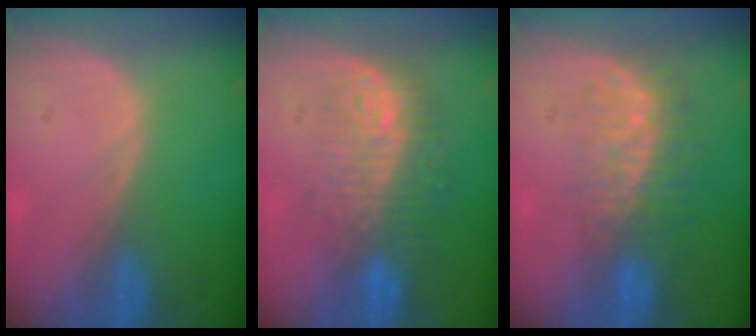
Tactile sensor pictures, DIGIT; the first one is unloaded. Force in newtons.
{"total": 9.0, "press": 8.7, "slide": 2.4}
{"total": 8.3, "press": 7.2, "slide": 4.1}